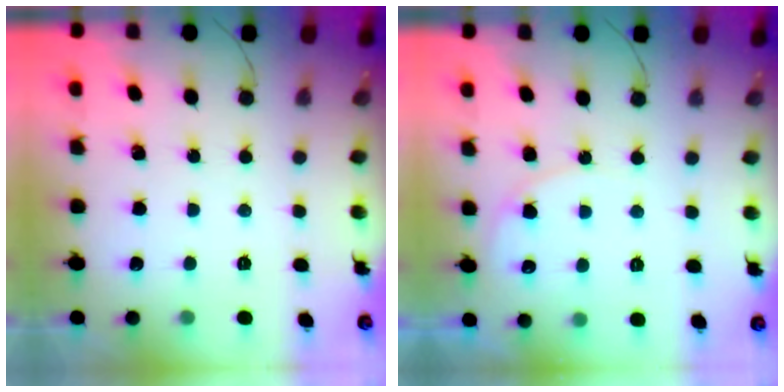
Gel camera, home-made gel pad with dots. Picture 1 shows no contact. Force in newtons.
{"total": 5.4, "press": 5.4, "slide": 0.6}